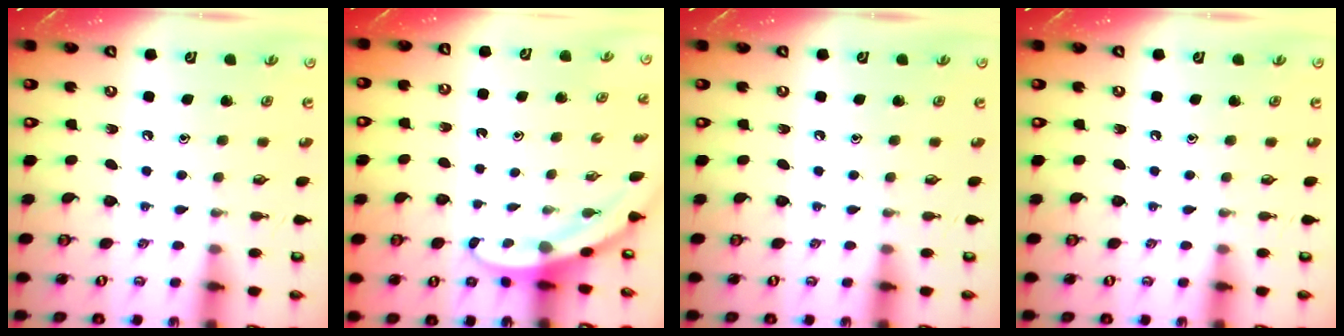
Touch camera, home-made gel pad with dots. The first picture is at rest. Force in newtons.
{"total": 3.2, "press": 3.2, "slide": 0.1}
{"total": 0.0}
{"total": 0.0}